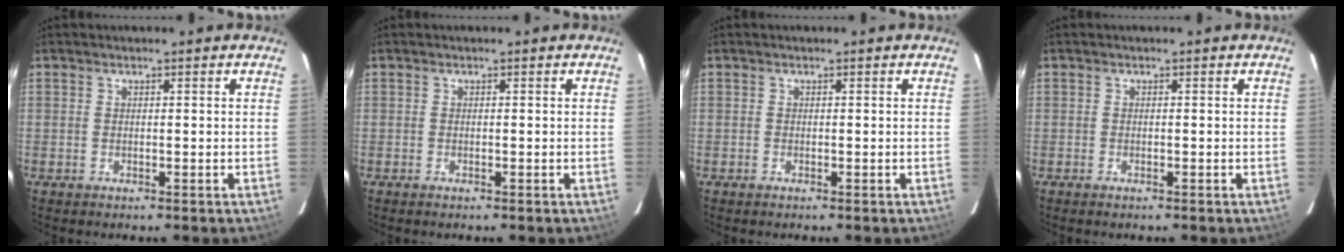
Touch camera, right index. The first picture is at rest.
{"total": 0.0}
{"total": 0.0}
{"total": 0.7, "force": [-0.6, 0.2, 0.4], "torque": [-0.009, 0.000, -0.011]}